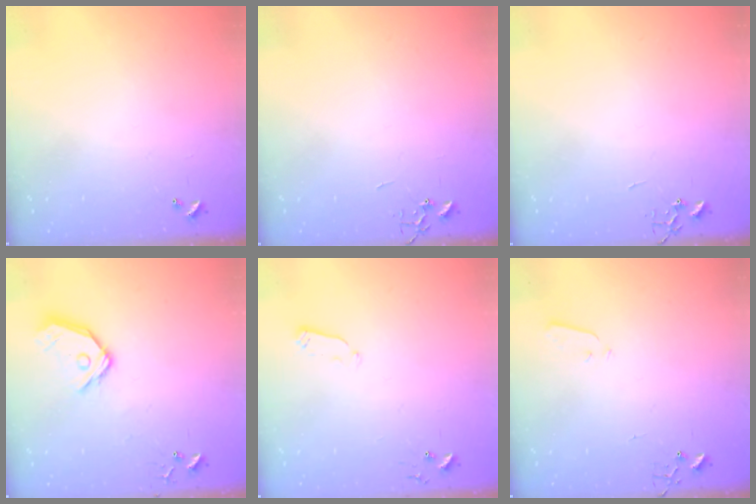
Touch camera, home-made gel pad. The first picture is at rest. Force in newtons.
{"total": 0.0}
{"total": 0.0}
{"total": 12.7, "press": 12.5, "slide": 2.0}
{"total": 2.9, "press": 2.9, "slide": 0.4}
{"total": 3.3, "press": 3.2, "slide": 0.7}